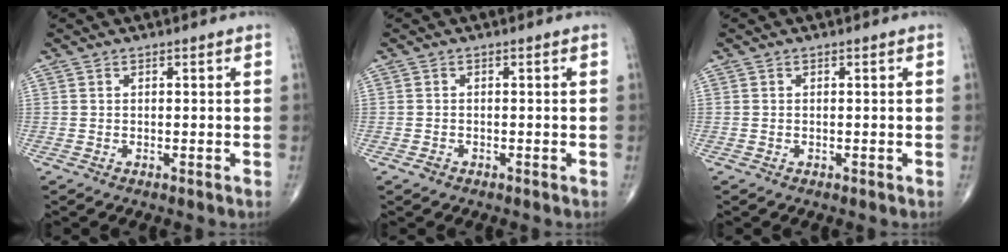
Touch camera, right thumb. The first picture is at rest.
{"total": 0.9, "force": [-0.6, 0.7, 0.3], "torque": [-0.007, 0.001, -0.013]}
{"total": 0.0}